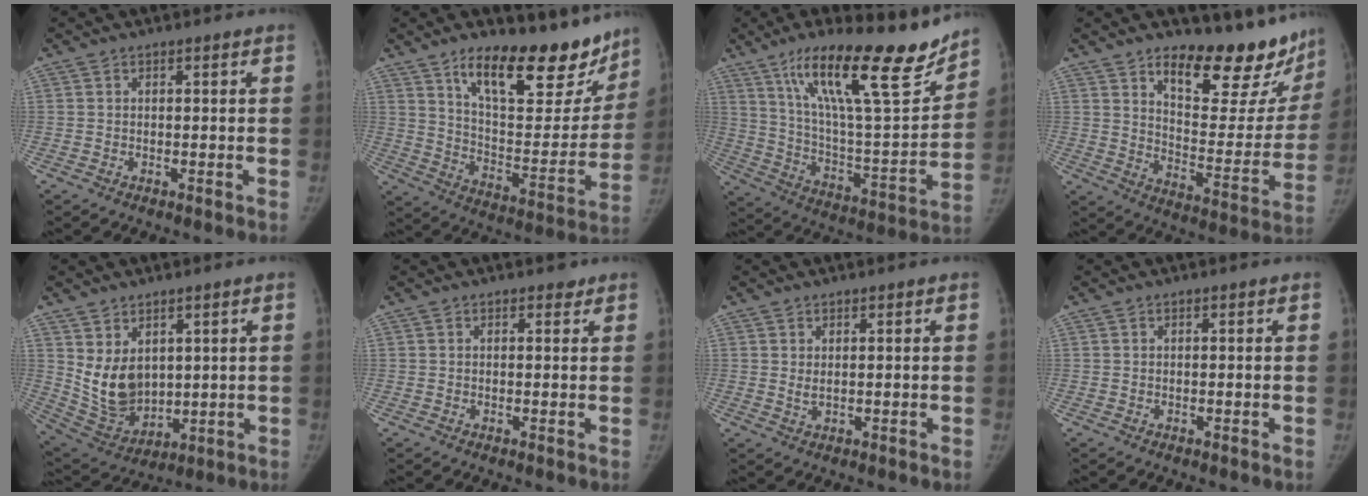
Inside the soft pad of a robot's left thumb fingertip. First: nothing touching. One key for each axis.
{"total": 24.4, "fx": 17.1, "fy": 9.7, "fz": 14.5, "tx": -0.154, "ty": -0.091, "tz": 0.263}
{"total": 26.4, "fx": 17.8, "fy": 6.2, "fz": 18.5, "tx": -0.265, "ty": -0.070, "tz": 0.297}
{"total": 20.5, "fx": 16.3, "fy": 7.4, "fz": 10.1, "tx": -0.085, "ty": -0.127, "tz": 0.228}
{"total": 10.4, "fx": 2.7, "fy": 7.4, "fz": 6.8, "tx": -0.098, "ty": -0.025, "tz": 0.082}
{"total": 1.0, "fx": 0.7, "fy": 0.7, "fz": 0.2, "tx": 0.006, "ty": -0.004, "tz": 0.005}
{"total": 1.4, "fx": 0.5, "fy": 0.5, "fz": 1.1, "tx": -0.020, "ty": -0.003, "tz": 0.014}
{"total": 0.0}